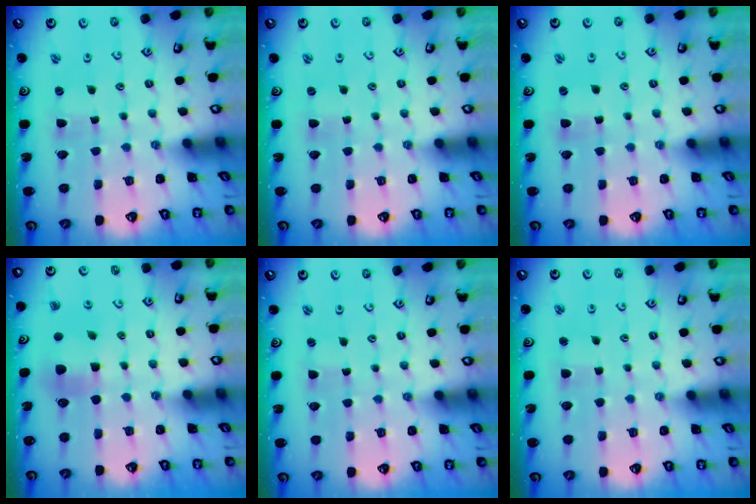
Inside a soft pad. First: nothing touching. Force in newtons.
{"total": 0.0}
{"total": 0.7, "press": 0.7, "slide": 0.3}
{"total": 5.3, "press": 5.3, "slide": 0.2}
{"total": 0.0}
{"total": 2.2, "press": 2.2, "slide": 0.3}